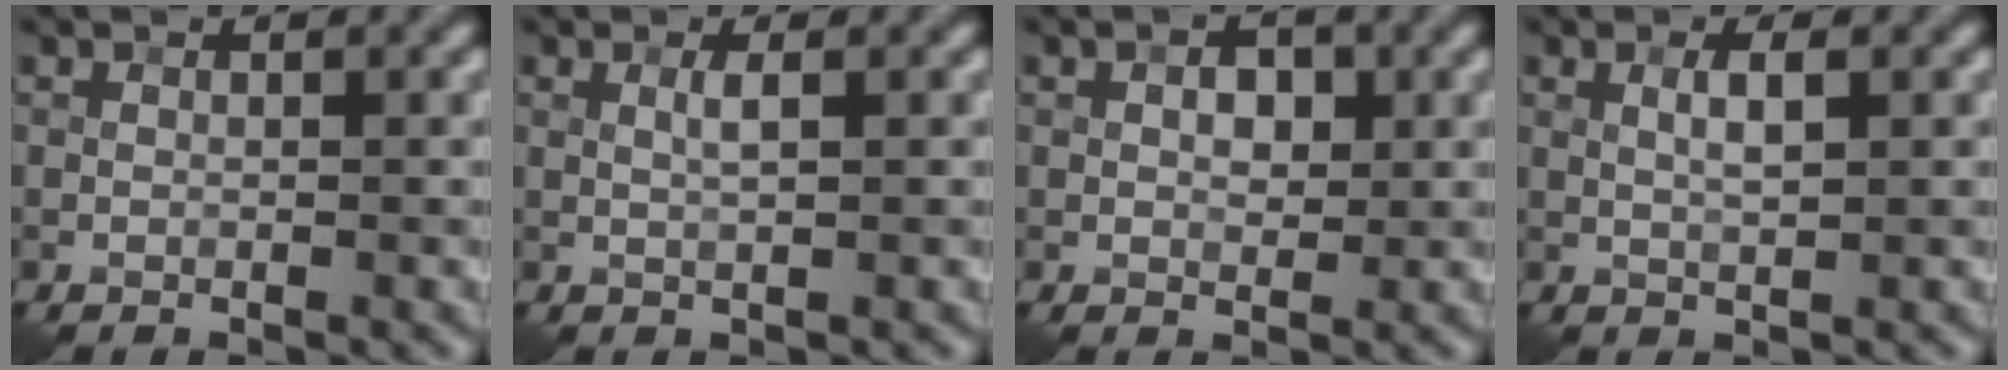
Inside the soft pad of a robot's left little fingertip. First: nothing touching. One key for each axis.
{"total": 1.1, "fx": 0.3, "fy": 0.1, "fz": 1.1, "tx": -0.022, "ty": 0.003, "tz": 0.004}
{"total": 2.2, "fx": 0.4, "fy": 1.4, "fz": 1.6, "tx": -0.023, "ty": 0.001, "tz": 0.004}
{"total": 1.7, "fx": 0.5, "fy": 0.3, "fz": 1.6, "tx": -0.032, "ty": 0.002, "tz": 0.008}